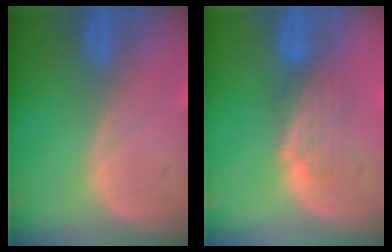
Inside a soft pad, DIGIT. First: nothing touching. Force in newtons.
{"total": 4.5, "press": 3.9, "slide": 2.2}